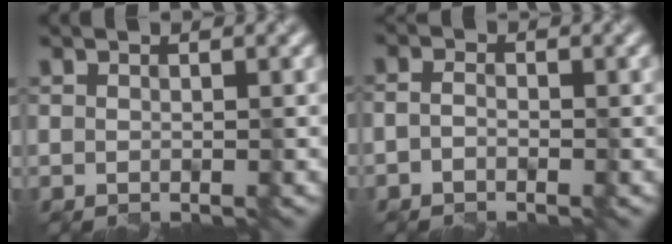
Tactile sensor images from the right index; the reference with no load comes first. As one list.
[{"total": 1.2, "force": [-0.6, 0.7, 0.7], "torque": [-0.014, 0.002, -0.015]}]